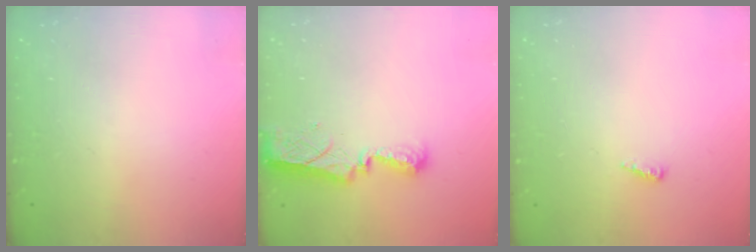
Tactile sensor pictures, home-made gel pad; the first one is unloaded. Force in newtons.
{"total": 8.2, "press": 8.2, "slide": 0.4}
{"total": 2.5, "press": 2.5, "slide": 0.2}